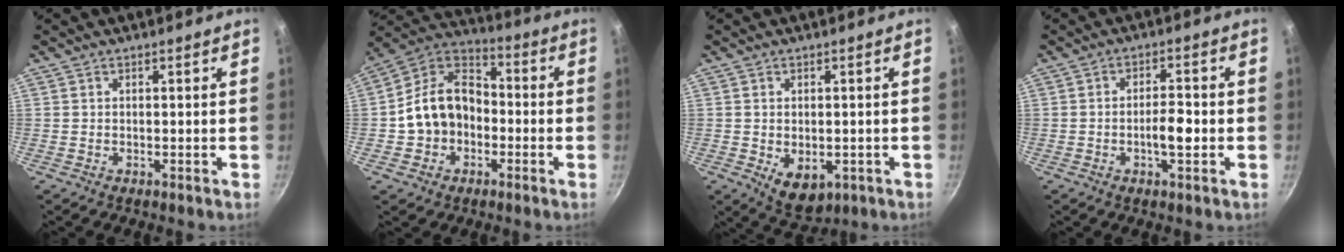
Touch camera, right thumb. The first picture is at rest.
{"total": 13.8, "force": [-2.3, 10.8, 8.3], "torque": [-0.115, 0.046, -0.056]}
{"total": 6.7, "force": [-1.3, 4.5, 4.8], "torque": [-0.060, -0.008, -0.005]}
{"total": 5.0, "force": [-1.3, 1.8, 4.5], "torque": [-0.064, 0.016, -0.021]}